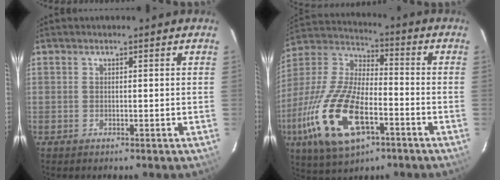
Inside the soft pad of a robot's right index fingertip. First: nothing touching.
{"total": 21.8, "force": [-8.9, 9.4, 17.6], "torque": [-0.383, -0.030, -0.163]}